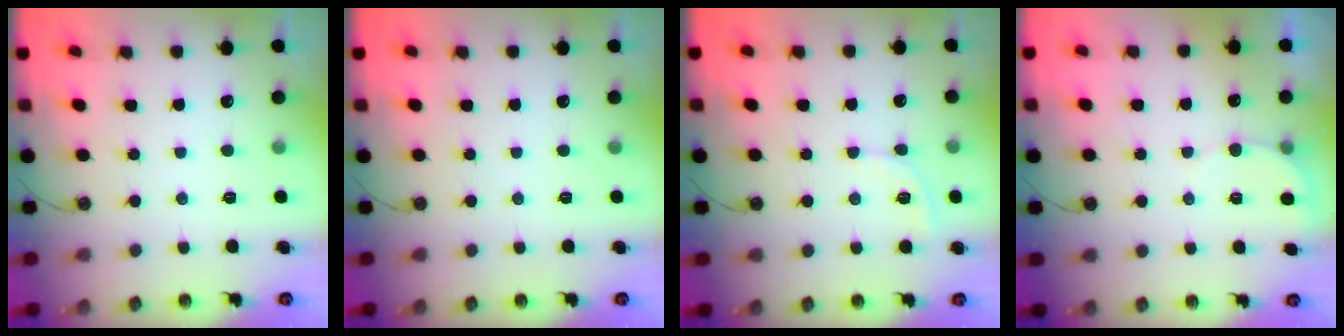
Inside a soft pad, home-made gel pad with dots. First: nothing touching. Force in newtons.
{"total": 0.0}
{"total": 4.5, "press": 4.5, "slide": 0.6}
{"total": 4.5, "press": 4.4, "slide": 0.9}